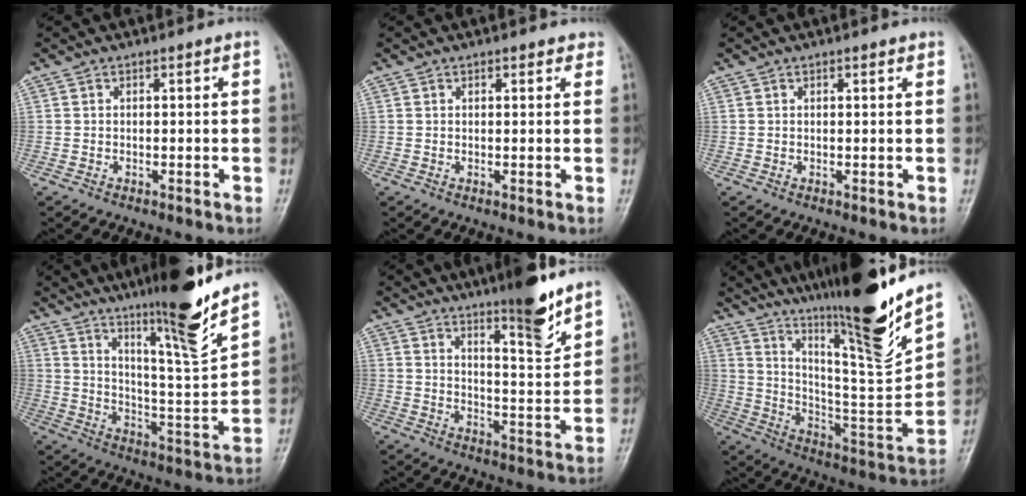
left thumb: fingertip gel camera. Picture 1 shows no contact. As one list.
[{"total": 1.7, "force": [1.1, 1.0, 0.9], "torque": [0.002, -0.002, 0.008]}, {"total": 0.8, "force": [0.5, 0.3, 0.6], "torque": [-0.009, -0.001, 0.006]}, {"total": 16.1, "force": [11.8, 0.6, 10.9], "torque": [-0.156, -0.081, 0.195]}, {"total": 10.8, "force": [8.0, 1.6, 7.1], "torque": [-0.090, -0.065, 0.125]}, {"total": 25.9, "force": [18.6, 2.3, 17.8], "torque": [-0.260, -0.099, 0.310]}]